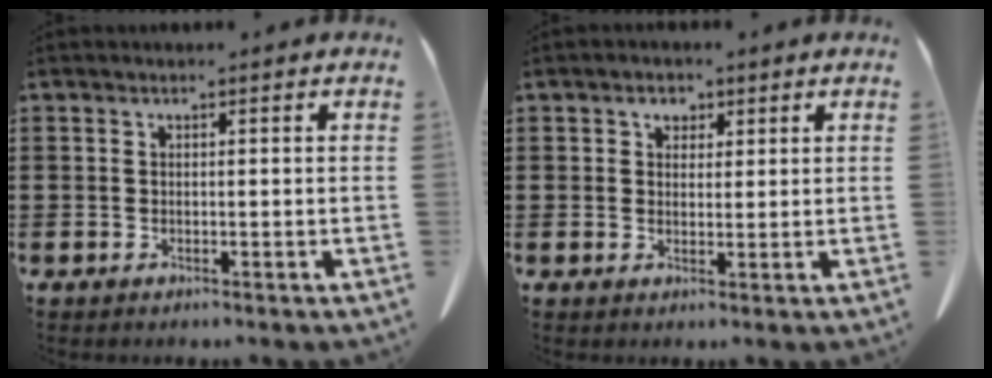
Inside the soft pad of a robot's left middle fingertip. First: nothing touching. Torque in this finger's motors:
{"motor_torque": [0.07, 0.06, 0.05, 0.05]}